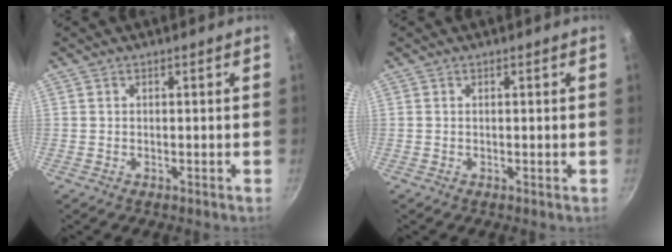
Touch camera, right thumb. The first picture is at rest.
{"total": 0.0}